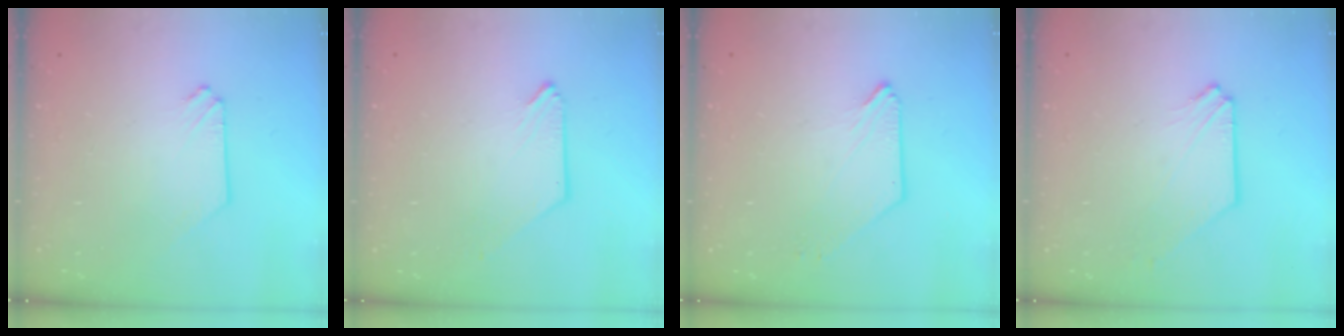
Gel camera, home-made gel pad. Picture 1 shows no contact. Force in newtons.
{"total": 0.0}
{"total": 0.0}
{"total": 1.2, "press": 1.2, "slide": 0.2}